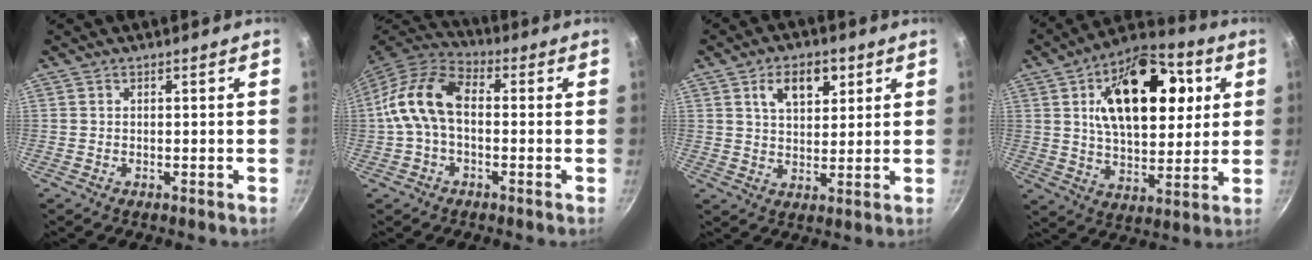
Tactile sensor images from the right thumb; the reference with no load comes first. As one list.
[{"total": 12.8, "force": [0.1, 7.7, 10.2], "torque": [-0.199, 0.038, -0.008]}, {"total": 8.3, "force": [3.7, 4.9, 5.6], "torque": [-0.065, -0.012, 0.062]}, {"total": 22.8, "force": [6.3, 12.5, 18.0], "torque": [-0.240, -0.003, 0.093]}]